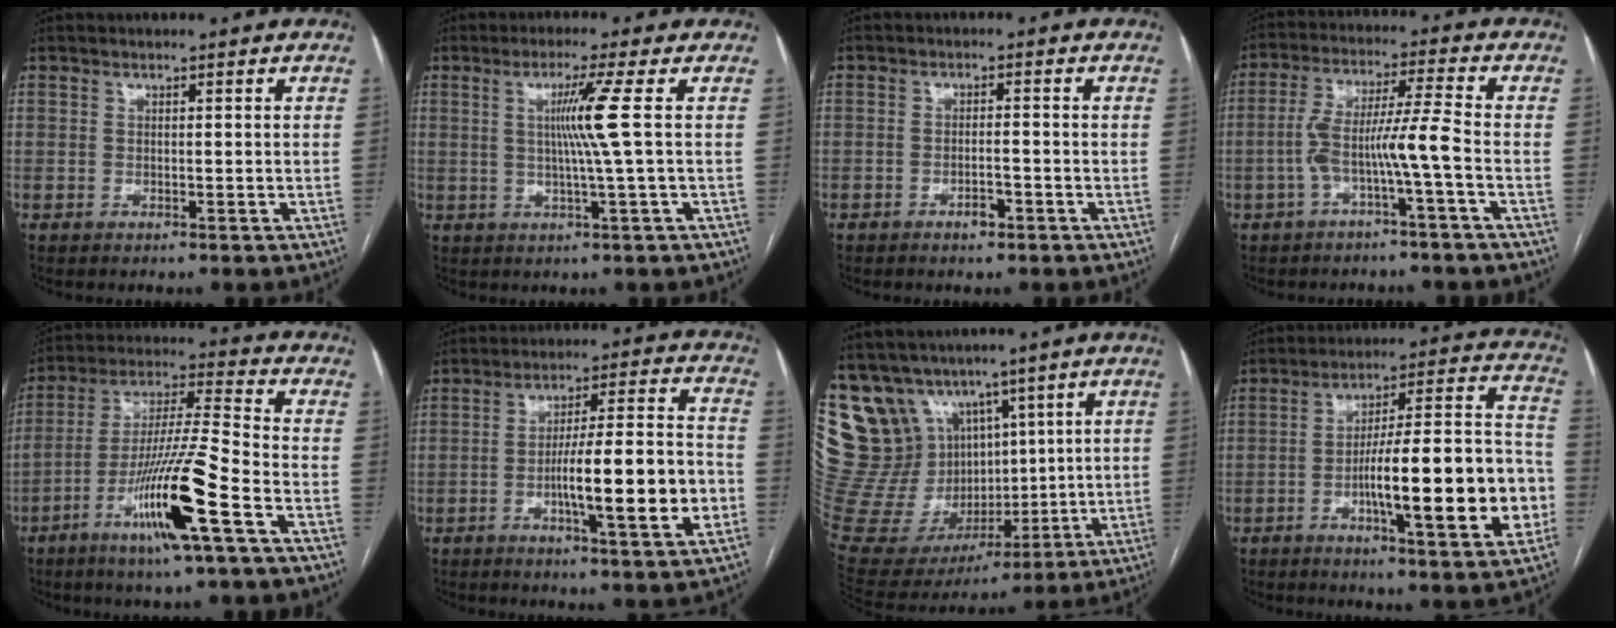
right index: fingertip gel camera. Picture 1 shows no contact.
{"total": 6.2, "force": [1.0, -2.0, 5.8], "torque": [-0.110, -0.004, 0.022]}
{"total": 2.3, "force": [-1.4, 0.8, 1.6], "torque": [-0.026, 0.002, -0.021]}
{"total": 7.7, "force": [-2.6, -0.7, 7.3], "torque": [-0.141, 0.026, -0.045]}
{"total": 15.6, "force": [-7.1, -0.2, 13.9], "torque": [-0.271, -0.014, -0.130]}
{"total": 14.8, "force": [-3.9, 1.2, 14.2], "torque": [-0.225, 0.008, -0.058]}
{"total": 24.6, "force": [13.0, 17.9, 10.8], "torque": [-0.259, 0.077, 0.273]}
{"total": 20.5, "force": [-5.3, 3.2, 19.6], "torque": [-0.254, 0.025, -0.073]}